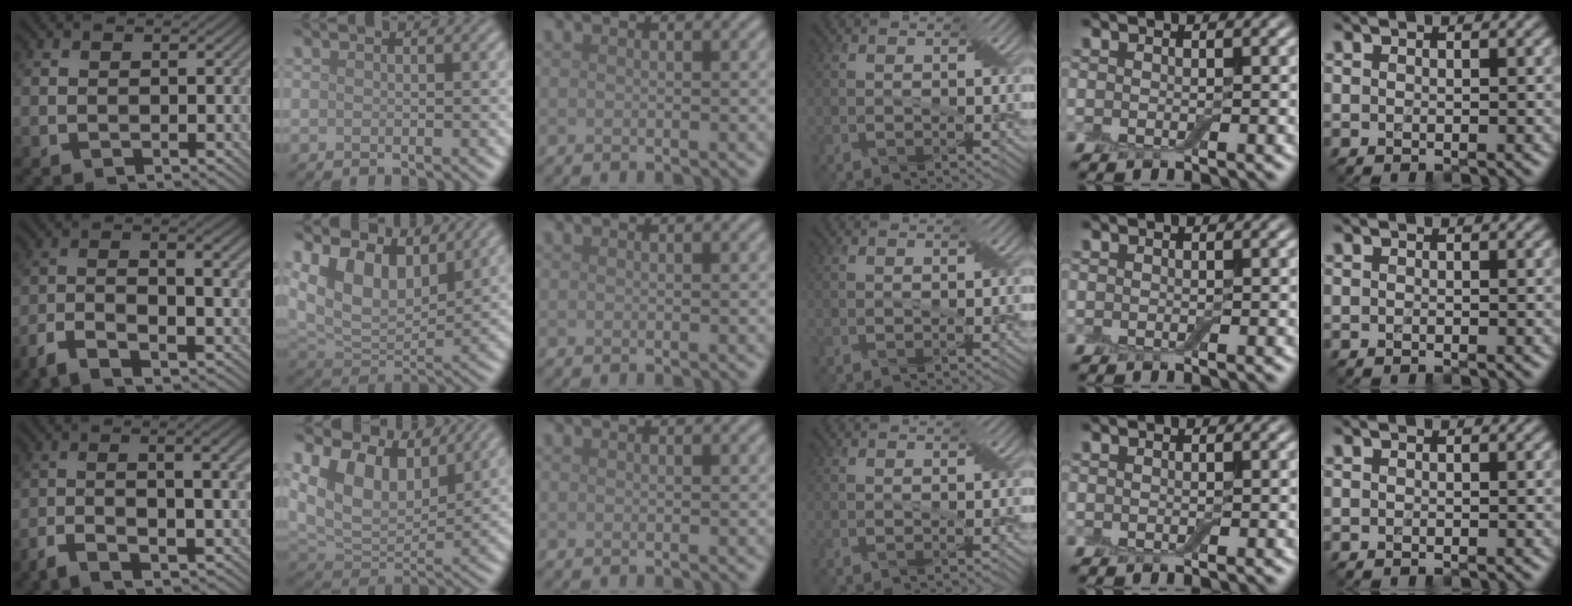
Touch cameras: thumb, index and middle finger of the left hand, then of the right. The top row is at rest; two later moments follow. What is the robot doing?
{"motion": "insert", "object": "backpack"}